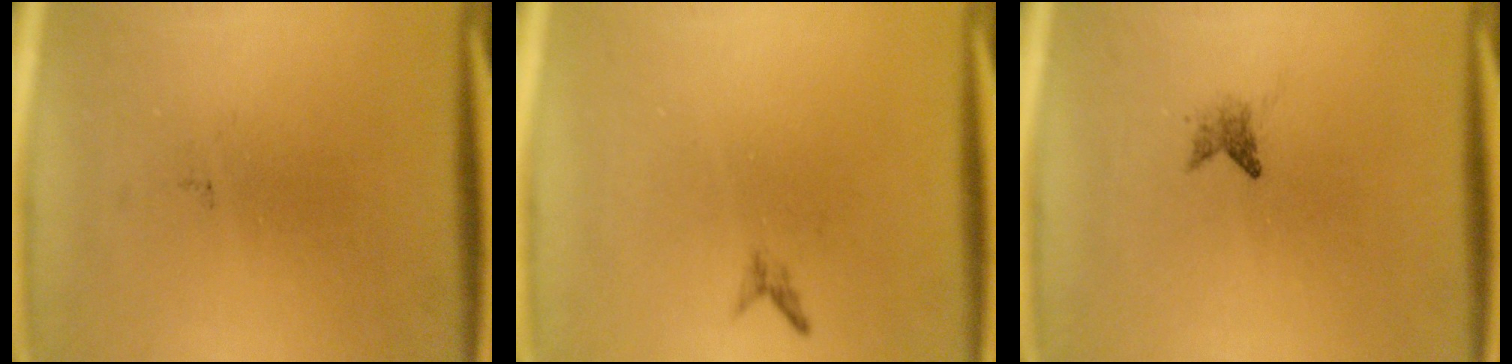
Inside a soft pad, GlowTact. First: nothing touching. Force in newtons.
{"total": 0.7}
{"total": 1.2}